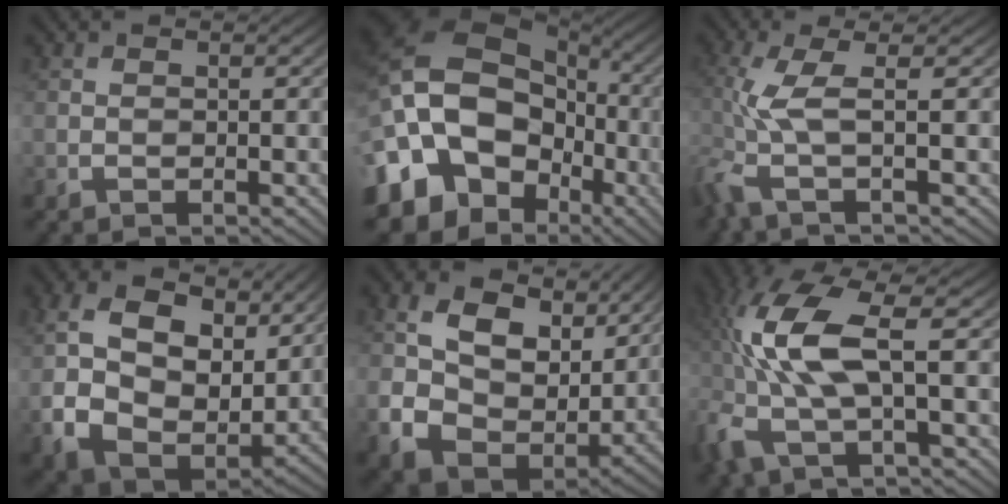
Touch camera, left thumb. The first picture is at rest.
{"total": 23.1, "force": [-4.8, 19.3, 11.8], "torque": [-0.246, -0.012, -0.114]}
{"total": 5.6, "force": [-0.7, 1.0, 5.5], "torque": [-0.135, -0.004, -0.027]}
{"total": 14.6, "force": [3.7, 10.0, 9.9], "torque": [-0.220, 0.005, 0.070]}
{"total": 13.4, "force": [3.2, 9.9, 8.5], "torque": [-0.192, -0.012, 0.068]}
{"total": 11.2, "force": [0.2, 4.1, 10.4], "torque": [-0.259, 0.010, -0.001]}